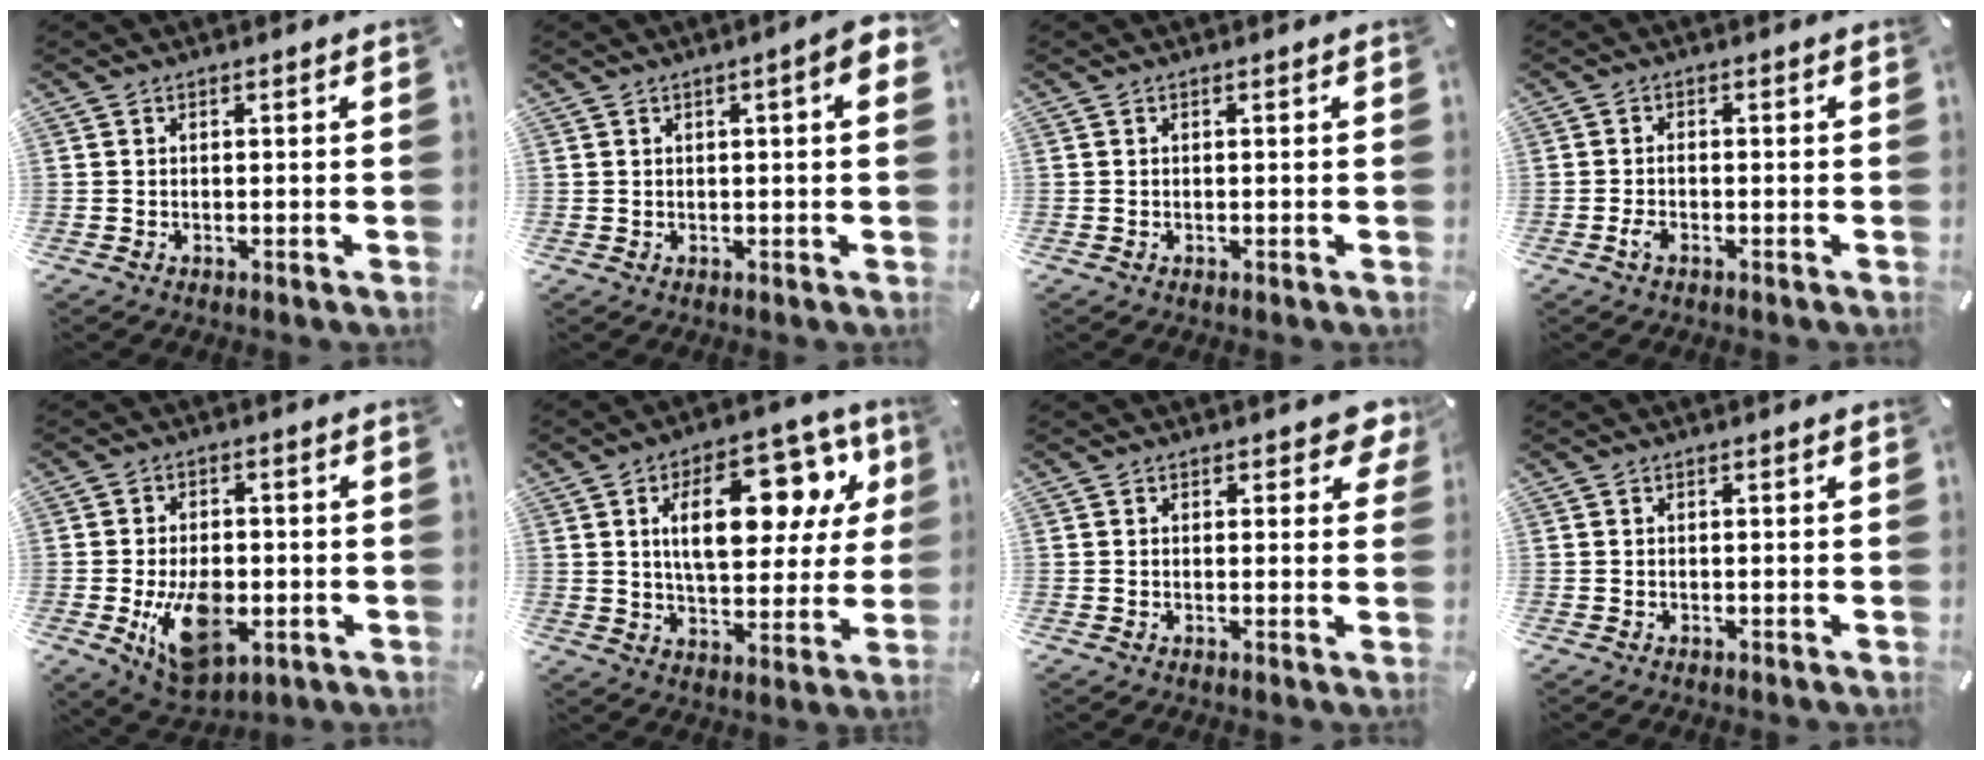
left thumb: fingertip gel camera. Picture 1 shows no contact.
{"total": 4.5, "force": [1.2, 1.0, 4.2], "torque": [-0.062, 0.001, 0.017]}
{"total": 0.0}
{"total": 1.8, "force": [-1.0, 0.7, 1.3], "torque": [-0.030, 0.003, -0.021]}
{"total": 13.2, "force": [-2.7, 8.2, 10.0], "torque": [-0.163, -0.006, -0.042]}
{"total": 20.6, "force": [7.2, 10.7, 16.1], "torque": [-0.237, -0.012, 0.114]}
{"total": 3.7, "force": [2.0, 2.0, 2.4], "torque": [-0.020, -0.004, 0.029]}
{"total": 0.0}